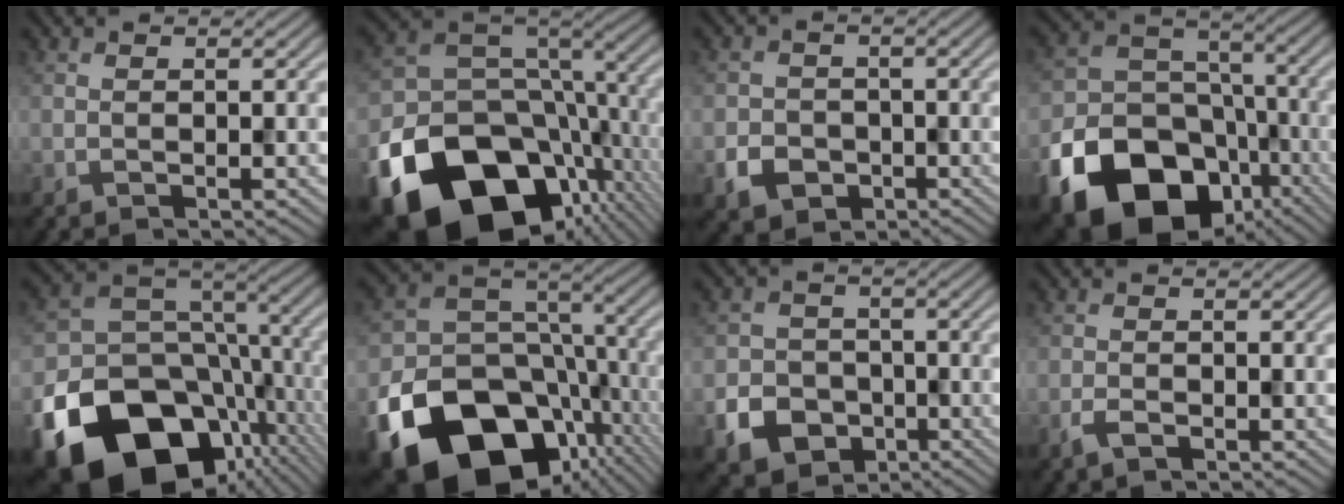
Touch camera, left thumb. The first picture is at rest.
{"total": 21.0, "force": [-9.2, 14.7, 11.8], "torque": [-0.262, -0.039, -0.132]}
{"total": 4.1, "force": [-1.8, 3.4, 1.5], "torque": [-0.030, -0.009, -0.037]}
{"total": 21.8, "force": [-11.5, 16.2, 9.2], "torque": [-0.191, -0.074, -0.192]}
{"total": 22.4, "force": [-10.3, 16.4, 11.2], "torque": [-0.236, -0.047, -0.153]}
{"total": 22.5, "force": [-10.6, 16.5, 11.1], "torque": [-0.230, -0.056, -0.154]}
{"total": 6.7, "force": [-3.1, 5.4, 2.4], "torque": [-0.047, -0.013, -0.065]}
{"total": 1.9, "force": [-1.2, 0.9, 1.2], "torque": [-0.027, -0.002, -0.026]}